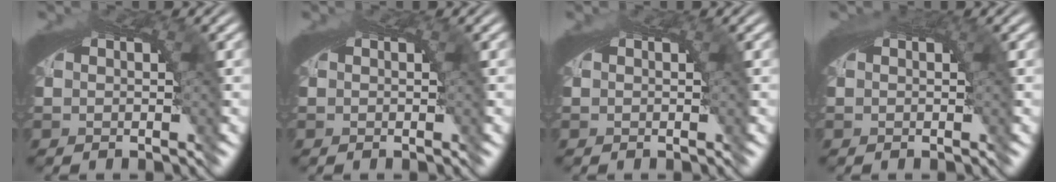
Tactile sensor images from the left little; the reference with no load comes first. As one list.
[{"total": 0.0}, {"total": 0.6, "force": [-0.1, -0.2, -0.5], "torque": [0.005, -0.003, 0.000]}, {"total": 0.6, "force": [0.3, 0.3, 0.4], "torque": [-0.007, 0.001, 0.004]}]